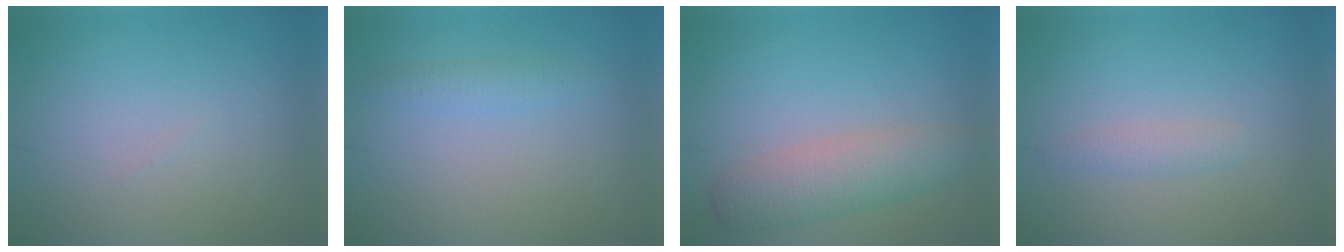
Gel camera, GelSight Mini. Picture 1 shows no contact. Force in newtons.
{"total": 1.4, "press": 1.4, "slide": 0.1}
{"total": 4.2, "press": 4.2, "slide": 0.1}
{"total": 1.4, "press": 1.4, "slide": 0.1}